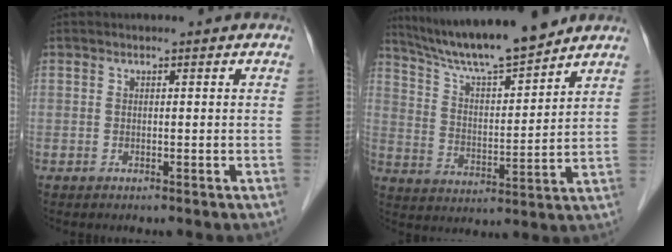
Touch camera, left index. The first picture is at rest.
{"total": 13.8, "force": [12.4, 0.3, 6.1], "torque": [-0.111, 0.004, 0.216]}